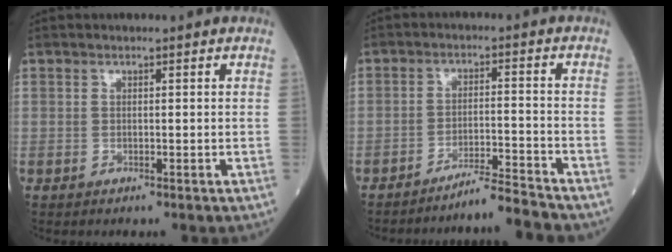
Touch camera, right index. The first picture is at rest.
{"total": 5.7, "force": [-5.4, -1.9, 0.7], "torque": [-0.009, -0.005, -0.089]}